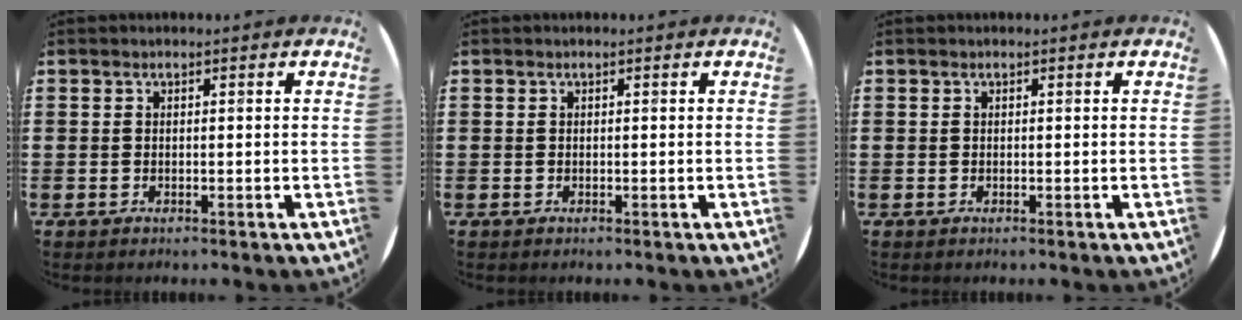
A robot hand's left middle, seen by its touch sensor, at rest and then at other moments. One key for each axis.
{"total": 0.0}
{"total": 0.0}